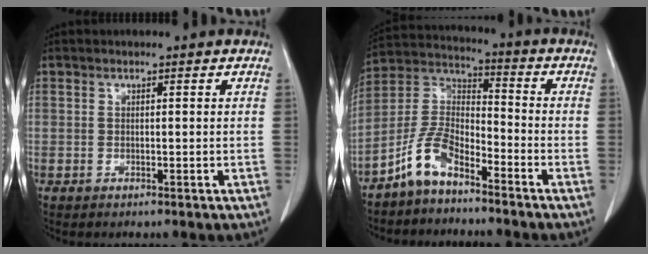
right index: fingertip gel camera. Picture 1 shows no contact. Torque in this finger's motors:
{"motor_torque": [0.15, -0.15, 0.04, 0.01]}